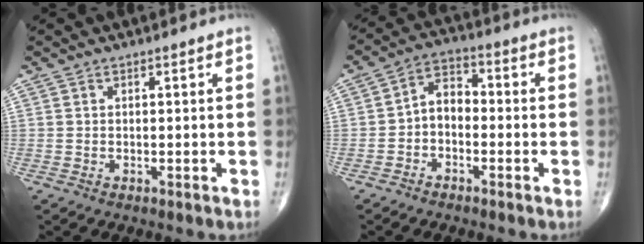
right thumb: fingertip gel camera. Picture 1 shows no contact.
{"total": 5.7, "force": [-1.3, 4.0, 3.9], "torque": [-0.052, 0.029, -0.038]}